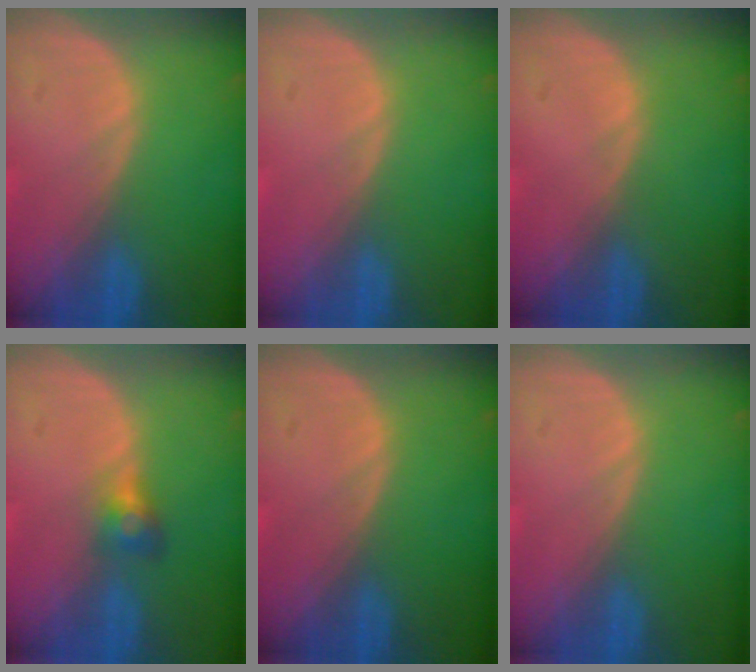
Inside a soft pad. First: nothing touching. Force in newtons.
{"total": 0.0}
{"total": 0.0}
{"total": 2.8, "press": 2.7, "slide": 0.9}
{"total": 0.0}
{"total": 0.0}